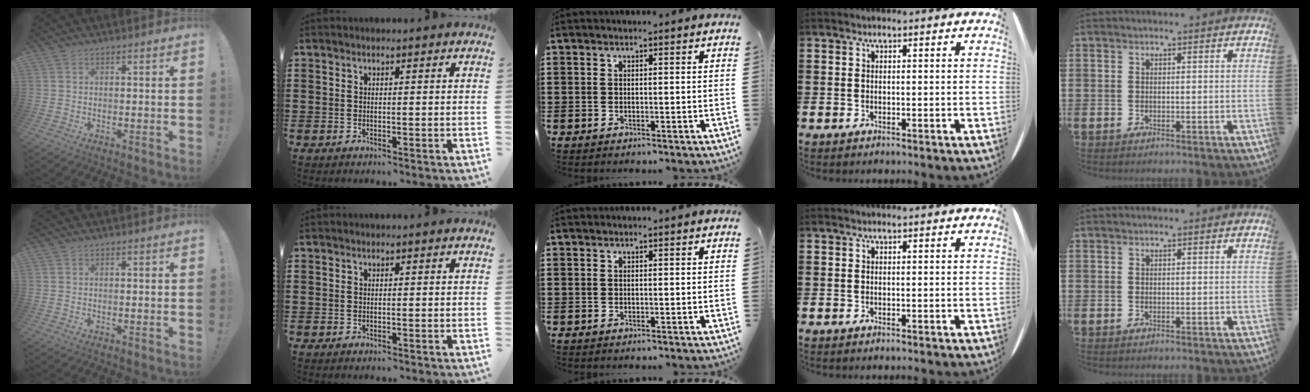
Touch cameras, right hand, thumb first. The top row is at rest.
{}